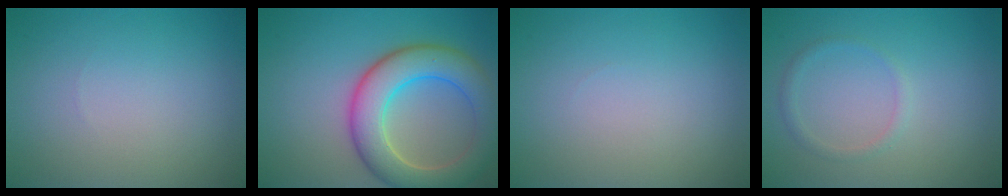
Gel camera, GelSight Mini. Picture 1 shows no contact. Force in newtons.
{"total": 7.7, "press": 7.7, "slide": 0.9}
{"total": 0.0}
{"total": 1.1, "press": 1.1, "slide": 0.0}